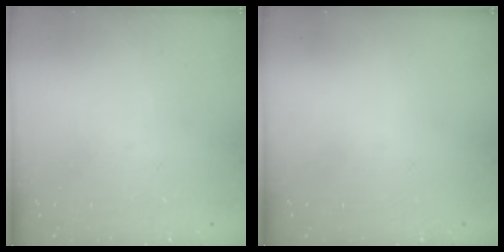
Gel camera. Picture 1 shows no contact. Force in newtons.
{"total": 0.0}